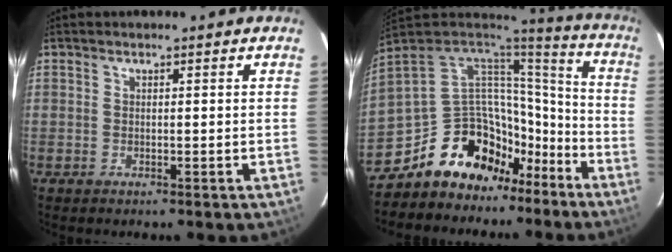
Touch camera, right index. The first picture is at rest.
{"total": 18.0, "force": [-12.2, 11.8, 6.0], "torque": [-0.117, 0.062, -0.188]}